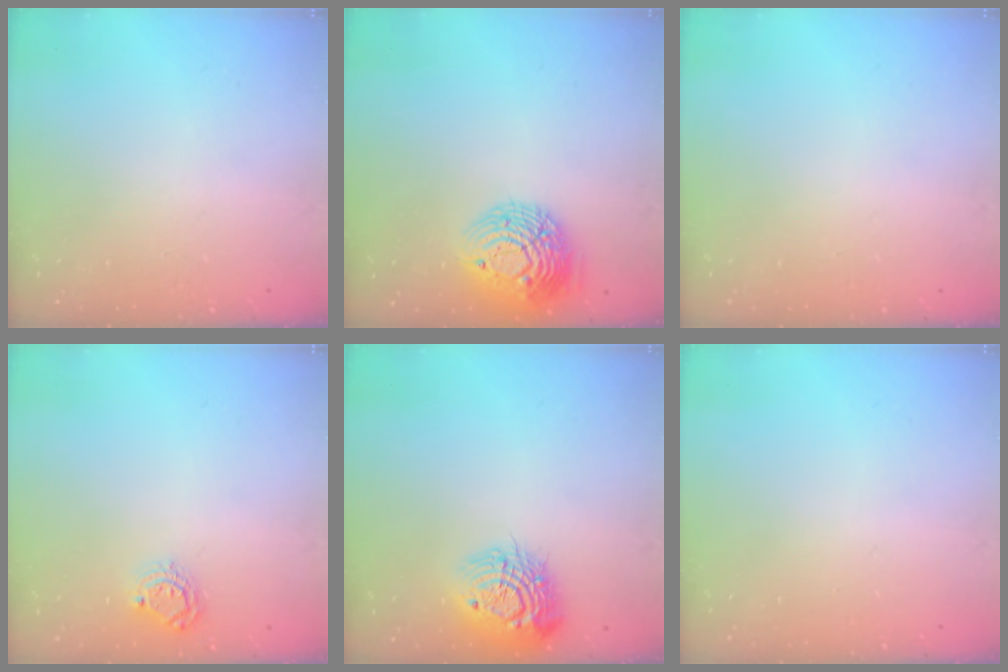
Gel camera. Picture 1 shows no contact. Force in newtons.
{"total": 13.2, "press": 13.2, "slide": 1.0}
{"total": 0.0}
{"total": 5.4, "press": 5.4, "slide": 0.4}
{"total": 14.6, "press": 14.6, "slide": 1.0}
{"total": 0.0}